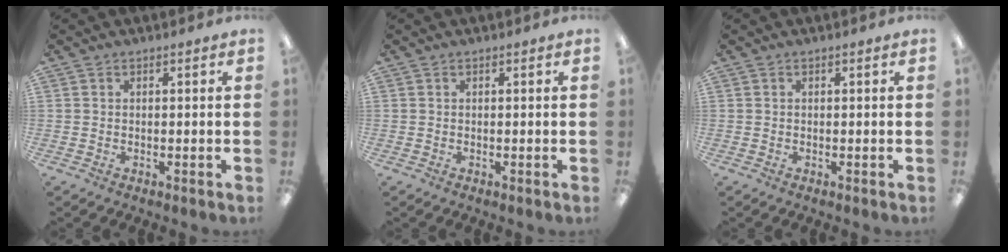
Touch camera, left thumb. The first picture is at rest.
{"total": 0.0}
{"total": 0.0}